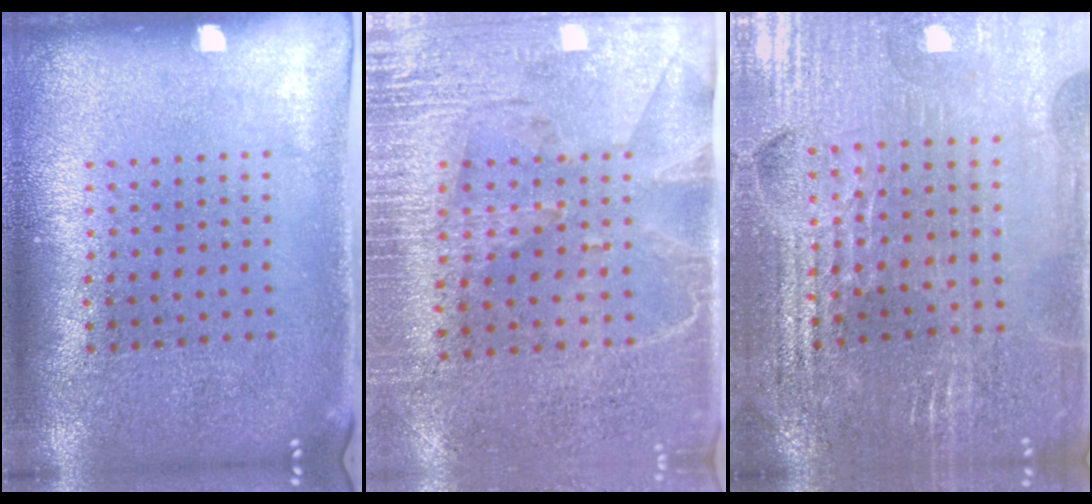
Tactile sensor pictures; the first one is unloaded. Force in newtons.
{"total": 2.9, "press": 2.6, "slide": 1.4}
{"total": 3.2, "press": 3.2, "slide": 0.4}